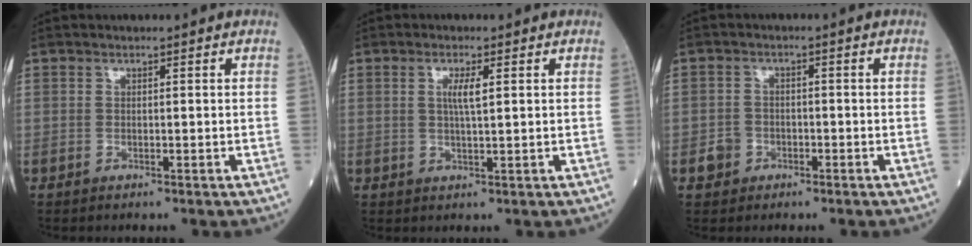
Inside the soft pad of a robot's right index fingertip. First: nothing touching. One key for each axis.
{"total": 2.8, "fx": 0.8, "fy": 0.2, "fz": 2.7, "tx": -0.055, "ty": -0.002, "tz": 0.013}
{"total": 2.8, "fx": -1.3, "fy": 2.4, "fz": 0.5, "tx": -0.009, "ty": 0.009, "tz": -0.021}